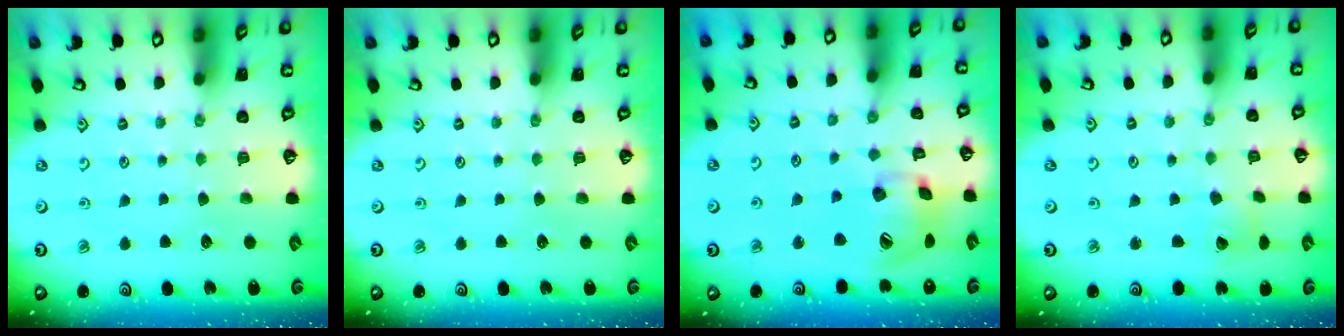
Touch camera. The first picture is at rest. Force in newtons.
{"total": 0.0}
{"total": 16.1, "press": 15.9, "slide": 2.3}
{"total": 3.5, "press": 3.5, "slide": 0.4}